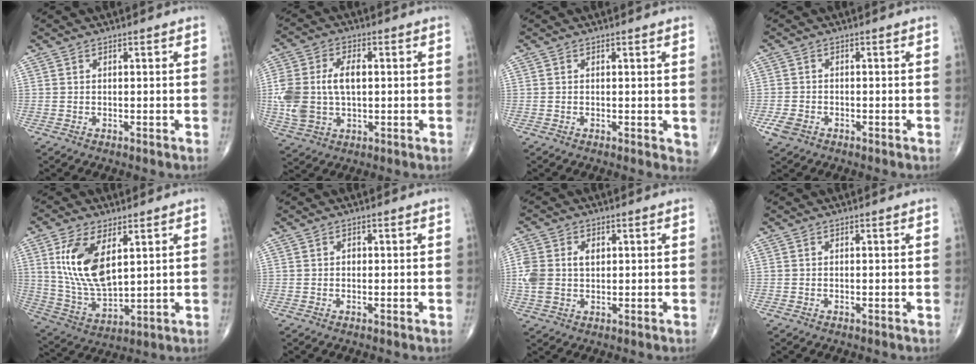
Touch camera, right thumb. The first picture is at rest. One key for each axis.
{"total": 12.6, "fx": 0.3, "fy": 7.8, "fz": 9.9, "tx": -0.210, "ty": 0.015, "tz": 0.012}
{"total": 1.6, "fx": 0.1, "fy": 0.9, "fz": 1.3, "tx": -0.010, "ty": -0.004, "tz": -0.001}
{"total": 3.5, "fx": -1.7, "fy": 2.4, "fz": 1.8, "tx": -0.038, "ty": 0.004, "tz": -0.029}
{"total": 14.1, "fx": 4.5, "fy": 6.9, "fz": 11.4, "tx": -0.221, "ty": -0.025, "tz": 0.099}
{"total": 1.0, "fx": -0.1, "fy": 0.9, "fz": 0.6, "tx": -0.002, "ty": 0.003, "tz": -0.005}
{"total": 8.1, "fx": 0.8, "fy": 5.7, "fz": 5.8, "tx": -0.134, "ty": 0.012, "tz": 0.021}
{"total": 0.0}